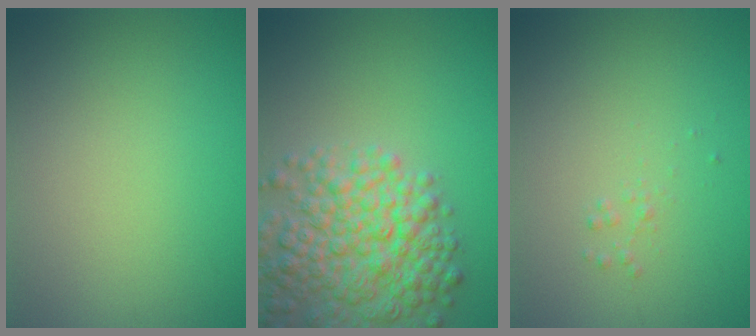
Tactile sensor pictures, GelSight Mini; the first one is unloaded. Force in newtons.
{"total": 7.7, "press": 7.7, "slide": 0.4}
{"total": 0.5, "press": 0.5, "slide": 0.0}